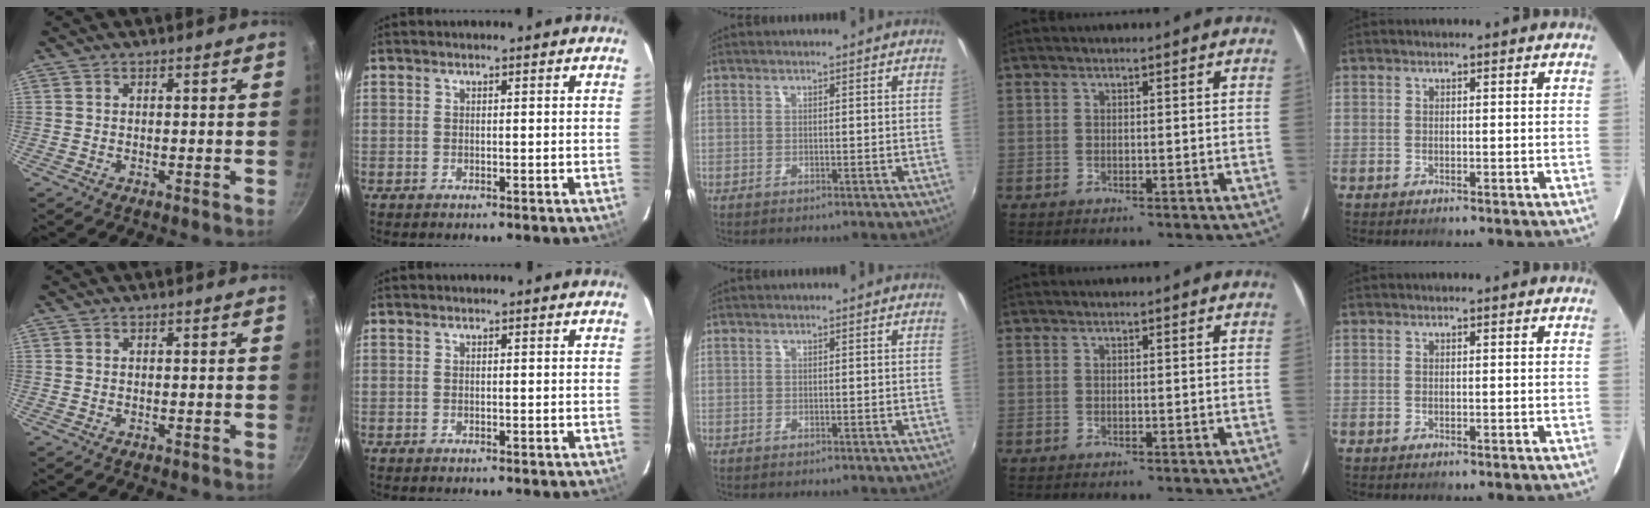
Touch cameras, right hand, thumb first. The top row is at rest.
{}